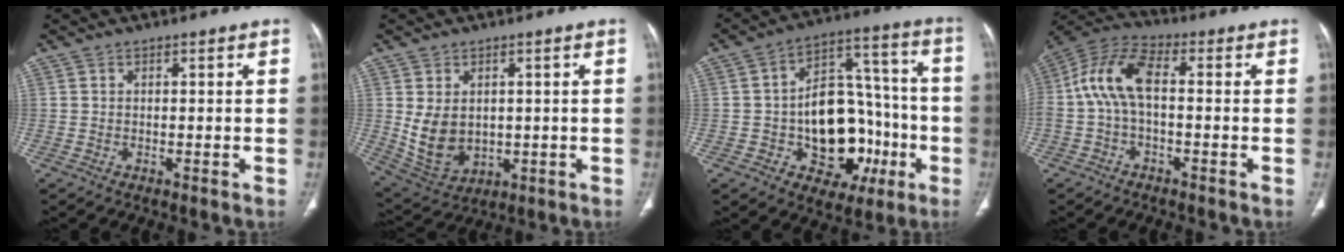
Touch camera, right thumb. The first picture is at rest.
{"total": 9.1, "force": [0.6, 6.7, 6.2], "torque": [-0.099, -0.011, 0.039]}
{"total": 20.3, "force": [-4.9, 13.5, 14.3], "torque": [-0.152, 0.046, -0.058]}
{"total": 11.1, "force": [-0.2, 5.4, 9.7], "torque": [-0.208, 0.039, -0.014]}